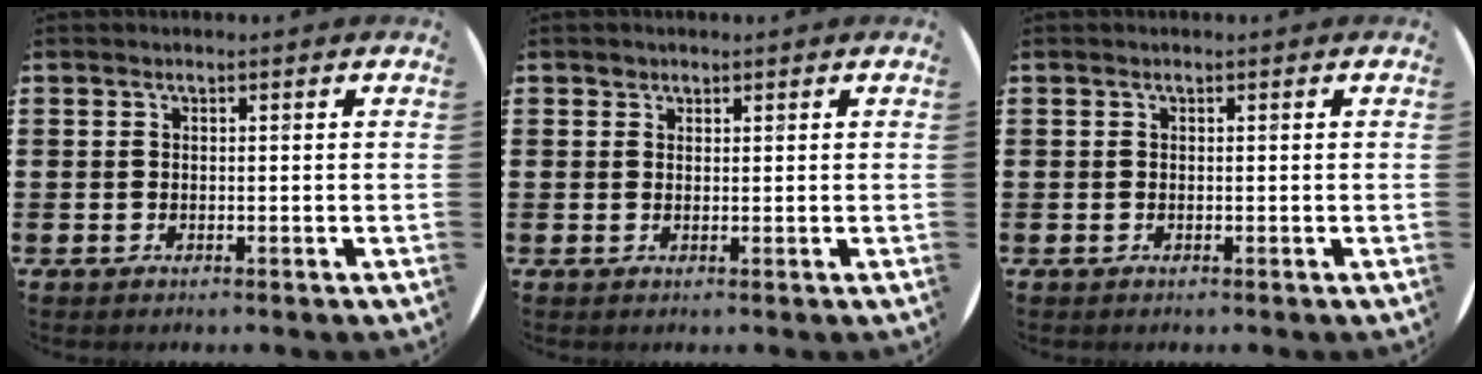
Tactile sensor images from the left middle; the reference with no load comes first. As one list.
[{"total": 0.9, "force": [0.7, 0.5, -0.1], "torque": [0.009, 0.000, 0.012]}, {"total": 0.0}]